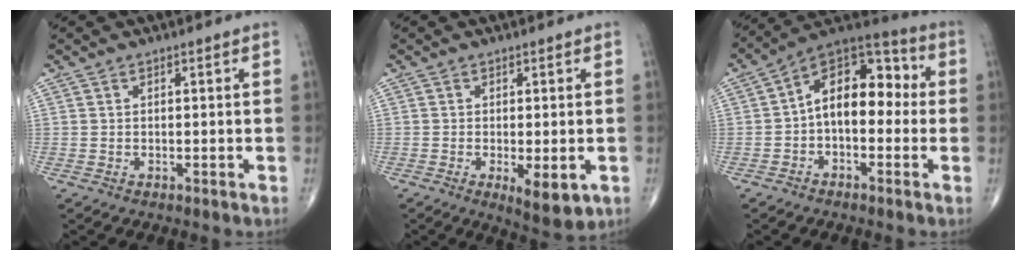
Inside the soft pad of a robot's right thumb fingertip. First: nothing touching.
{"total": 6.3, "force": [-1.8, 2.3, 5.6], "torque": [-0.080, -0.016, -0.022]}
{"total": 13.8, "force": [-0.2, 8.3, 11.0], "torque": [-0.133, 0.048, -0.021]}